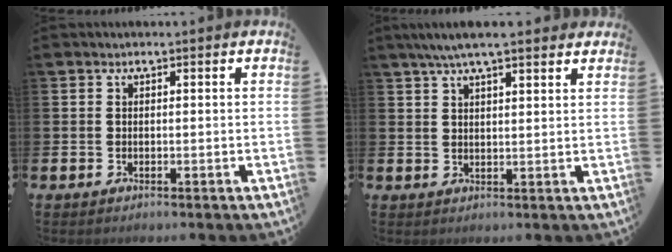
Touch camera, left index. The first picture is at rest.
{"total": 5.5, "force": [4.7, 0.8, 2.8], "torque": [-0.056, -0.008, 0.083]}